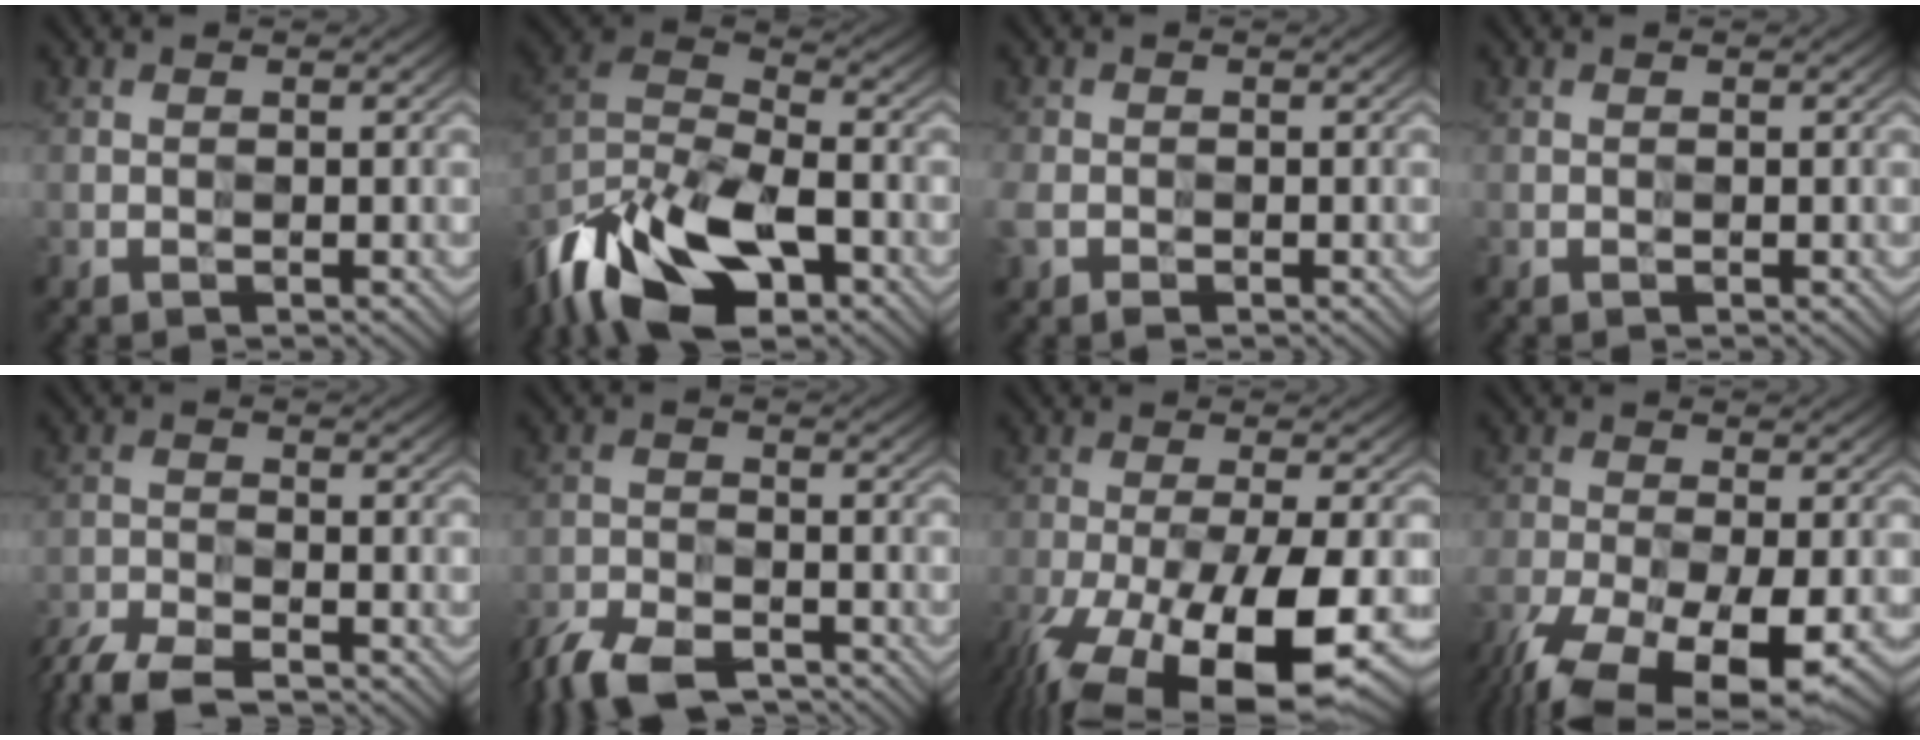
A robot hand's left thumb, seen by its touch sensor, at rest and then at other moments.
{"total": 16.0, "force": [-10.3, 6.9, 10.2], "torque": [-0.240, -0.012, -0.191]}
{"total": 4.4, "force": [-1.7, 3.0, 2.7], "torque": [-0.074, -0.013, -0.036]}
{"total": 0.0}
{"total": 6.2, "force": [-5.7, 1.2, 2.2], "torque": [-0.043, -0.012, -0.109]}
{"total": 5.9, "force": [-5.5, 1.3, 1.9], "torque": [-0.041, -0.010, -0.111]}
{"total": 15.7, "force": [-9.6, 4.2, 11.6], "torque": [-0.237, -0.044, -0.148]}
{"total": 14.3, "force": [-9.5, 5.5, 9.1], "torque": [-0.193, -0.053, -0.140]}